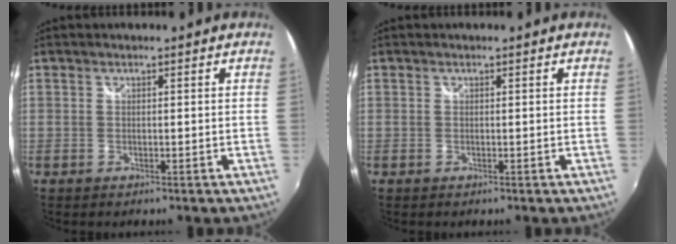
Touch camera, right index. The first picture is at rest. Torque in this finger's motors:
{"motor_torque": [0.02, 0.02, 0.00, 0.00]}